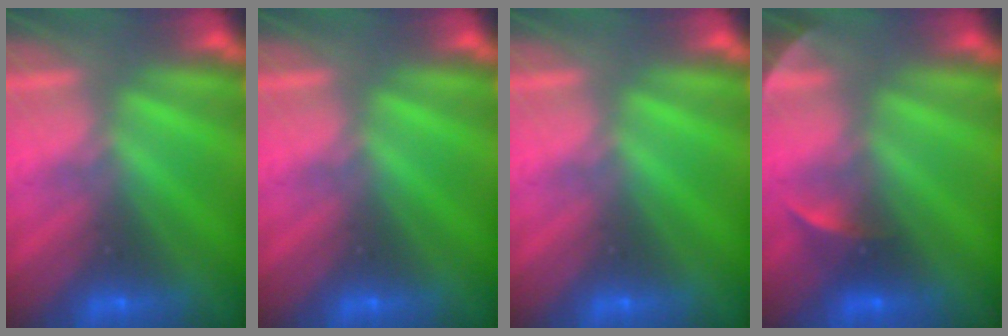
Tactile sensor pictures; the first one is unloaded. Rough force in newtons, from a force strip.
{"total": 0.0}
{"total": 0.0}
{"total": 2.2}